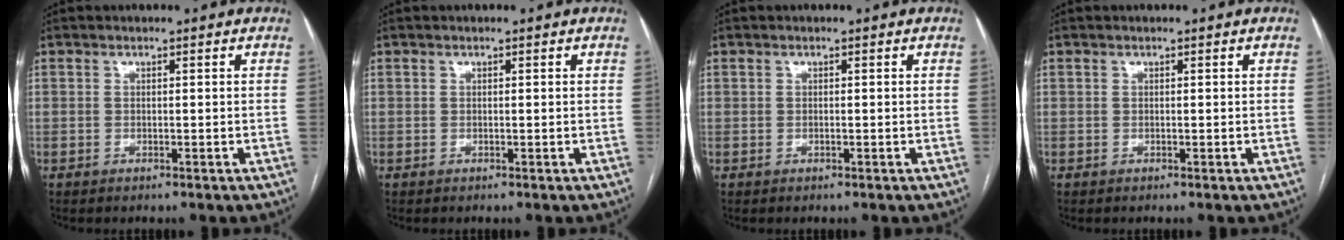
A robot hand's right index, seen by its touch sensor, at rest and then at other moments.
{"total": 0.0}
{"total": 0.0}
{"total": 0.0}